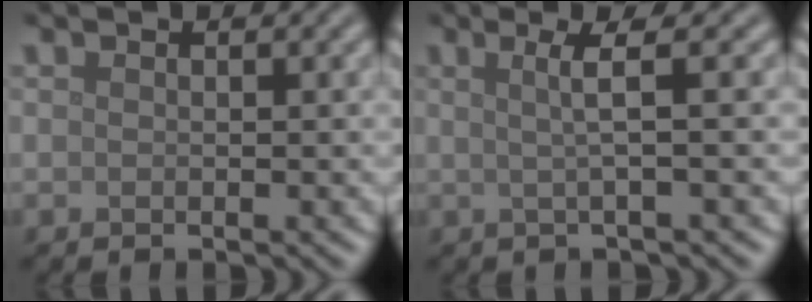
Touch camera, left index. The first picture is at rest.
{"total": 2.8, "force": [0.4, 0.5, 2.8], "torque": [-0.046, 0.006, 0.002]}